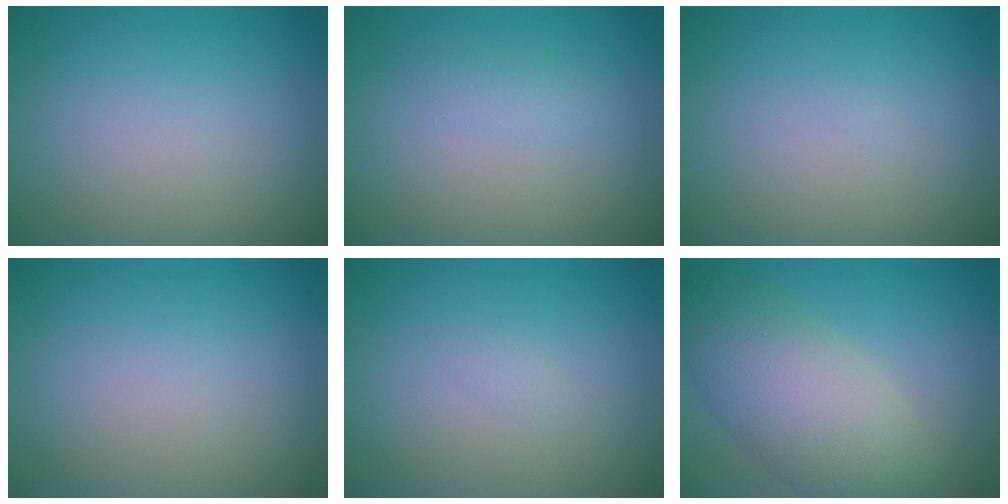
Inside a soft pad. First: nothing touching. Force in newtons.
{"total": 1.1, "press": 1.1, "slide": 0.1}
{"total": 0.0}
{"total": 0.0}
{"total": 0.6, "press": 0.6, "slide": 0.0}
{"total": 7.5, "press": 7.4, "slide": 0.6}